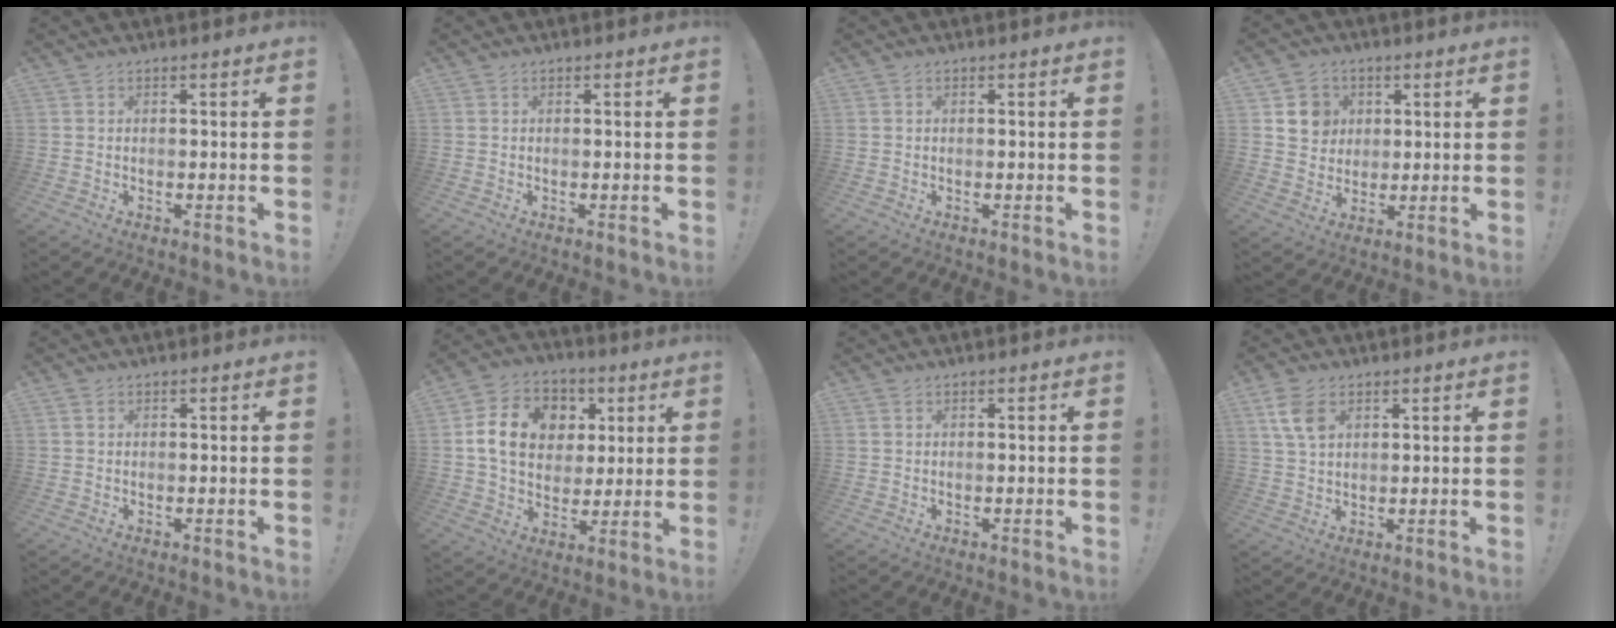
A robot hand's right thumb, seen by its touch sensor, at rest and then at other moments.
{"total": 0.0}
{"total": 0.0}
{"total": 8.7, "force": [3.3, 7.9, 1.6], "torque": [-0.011, -0.019, 0.068]}
{"total": 0.6, "force": [0.2, 0.5, 0.1], "torque": [-0.002, 0.003, 0.004]}
{"total": 16.1, "force": [4.2, 12.7, 8.8], "torque": [-0.123, -0.006, 0.088]}
{"total": 0.0}
{"total": 7.4, "force": [3.1, 4.8, 4.7], "torque": [-0.085, -0.006, 0.061]}